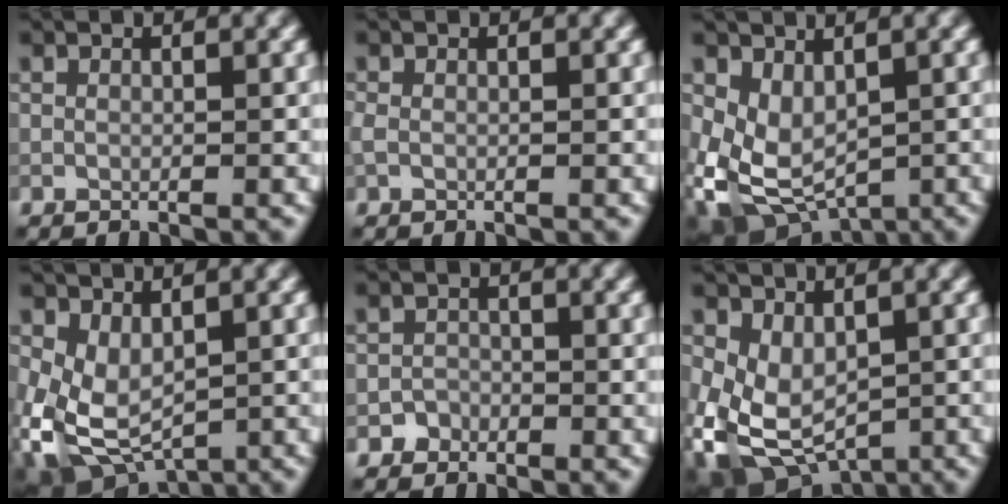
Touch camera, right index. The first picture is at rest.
{"total": 0.9, "force": [-0.2, 0.5, 0.7], "torque": [-0.021, -0.001, -0.007]}
{"total": 5.7, "force": [0.0, 4.2, 3.9], "torque": [-0.084, -0.024, 0.015]}
{"total": 6.2, "force": [-0.5, 4.2, 4.5], "torque": [-0.108, -0.017, -0.001]}
{"total": 1.2, "force": [-0.8, 0.9, -0.1], "torque": [0.013, 0.005, -0.014]}
{"total": 6.8, "force": [-1.0, 4.9, 4.6], "torque": [-0.100, -0.023, -0.001]}